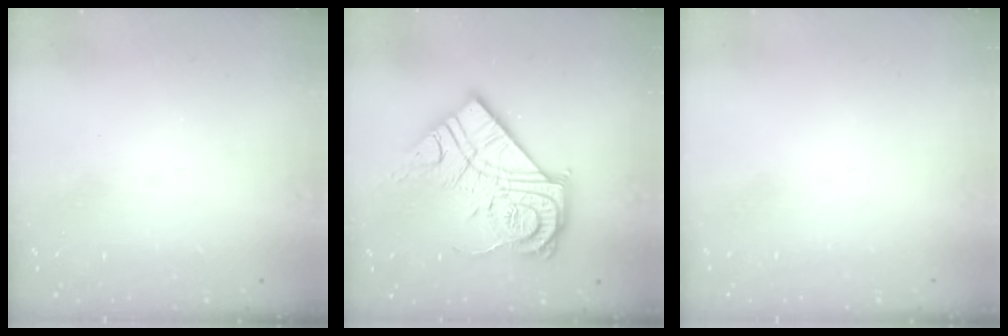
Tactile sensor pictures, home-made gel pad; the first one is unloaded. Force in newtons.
{"total": 23.3, "press": 23.3, "slide": 1.7}
{"total": 1.5, "press": 1.5, "slide": 0.1}